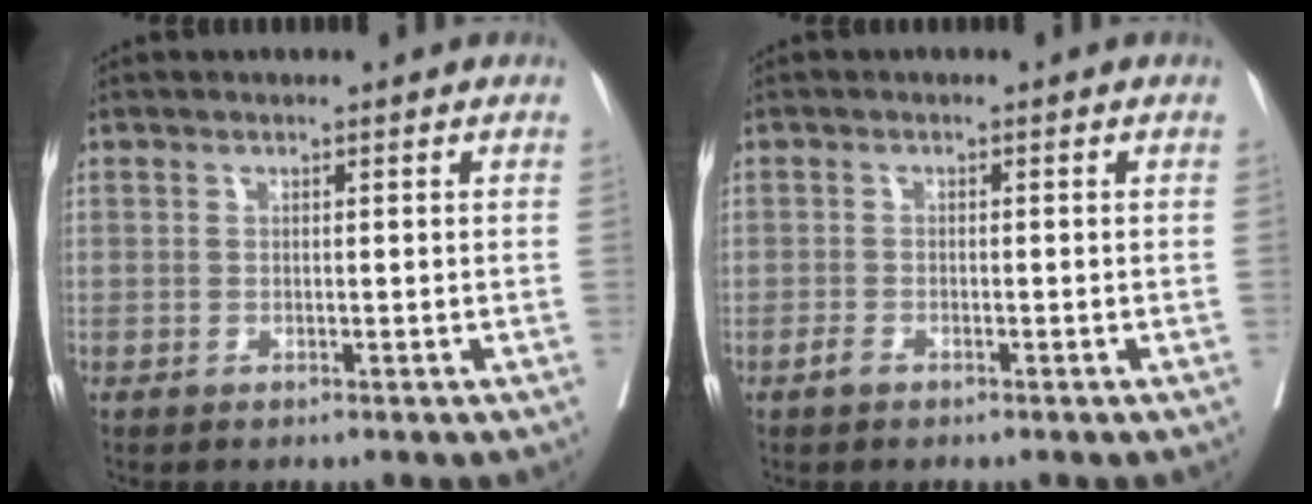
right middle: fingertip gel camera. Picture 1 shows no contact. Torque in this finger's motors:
{"motor_torque": [-0.01, 0.04, -0.03, 0.00]}